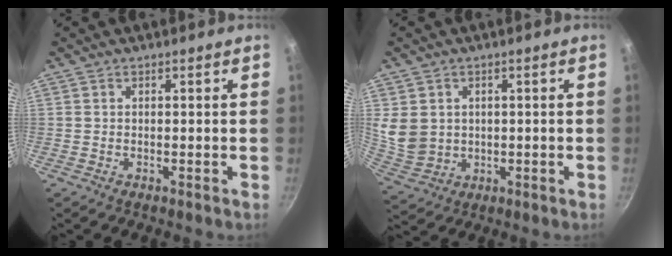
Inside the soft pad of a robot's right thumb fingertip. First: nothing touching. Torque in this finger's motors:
{"motor_torque": [-0.61, 0.82, 0.40, 0.10, 0.31]}